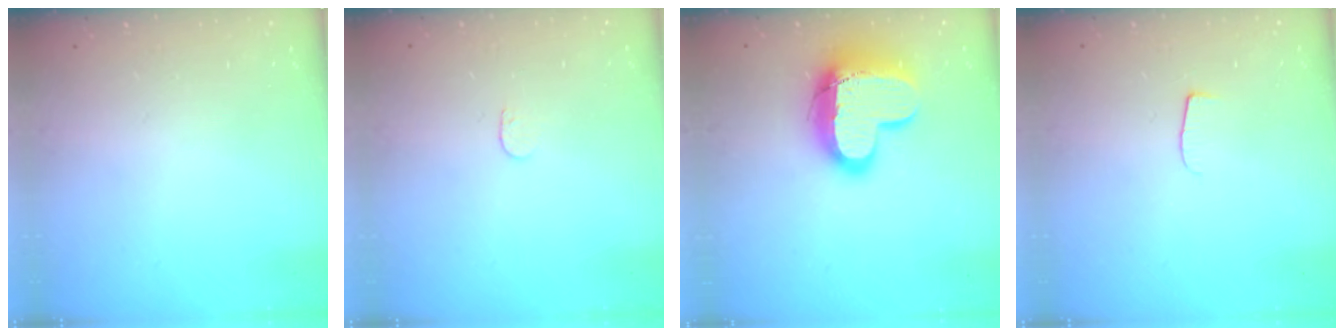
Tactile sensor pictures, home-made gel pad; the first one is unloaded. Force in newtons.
{"total": 3.3, "press": 3.3, "slide": 0.3}
{"total": 17.4, "press": 17.3, "slide": 1.3}
{"total": 4.3, "press": 4.3, "slide": 0.5}